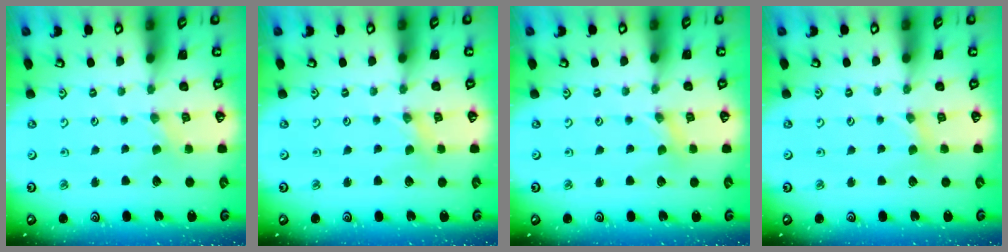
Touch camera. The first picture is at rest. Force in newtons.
{"total": 0.0}
{"total": 0.0}
{"total": 0.9, "press": 0.9, "slide": 0.2}